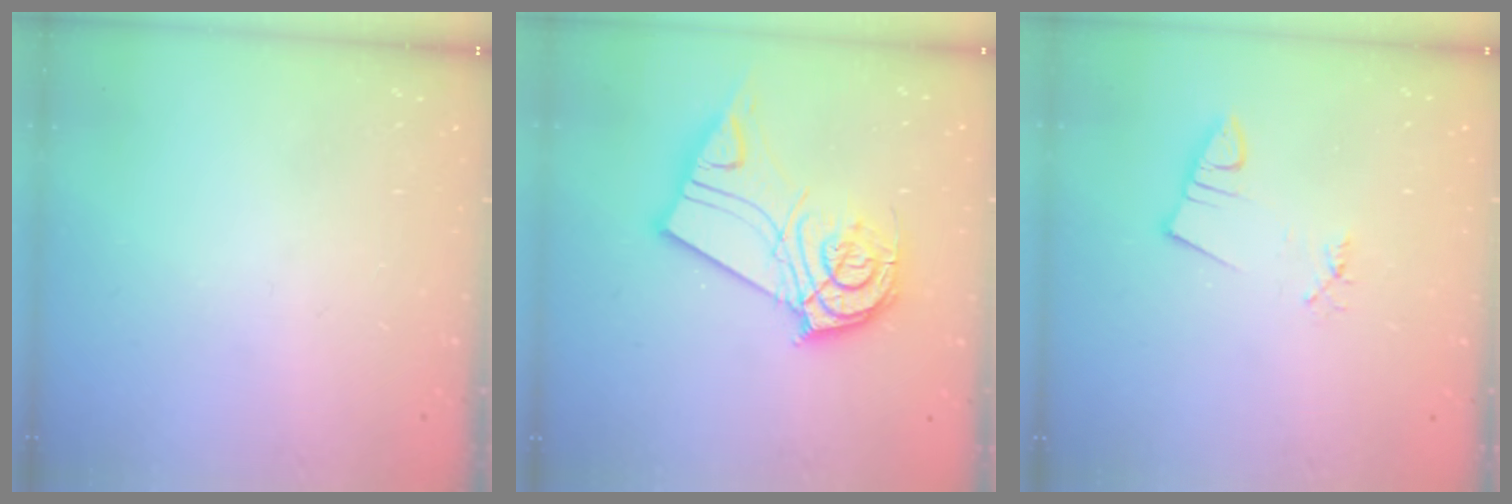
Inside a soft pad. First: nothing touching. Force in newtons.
{"total": 15.9, "press": 15.8, "slide": 1.8}
{"total": 1.1, "press": 1.1, "slide": 0.0}